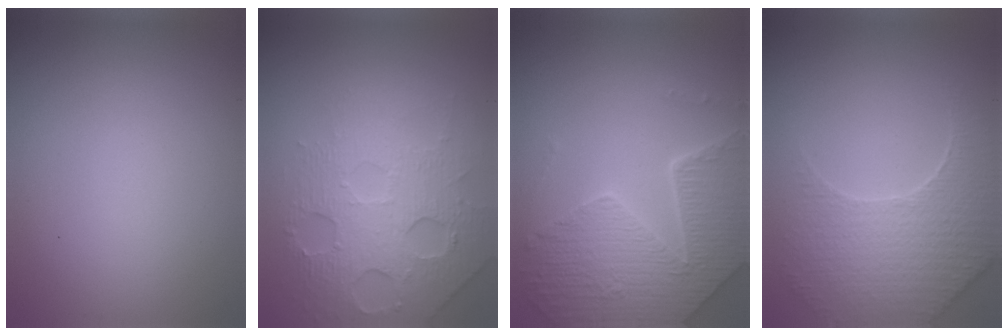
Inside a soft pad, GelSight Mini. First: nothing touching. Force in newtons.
{"total": 6.2, "press": 4.7, "slide": 4.1}
{"total": 6.9, "press": 5.3, "slide": 4.4}
{"total": 4.5, "press": 4.3, "slide": 1.5}